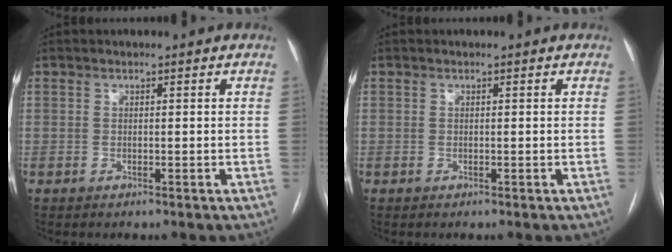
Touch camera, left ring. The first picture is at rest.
{"total": 0.0}